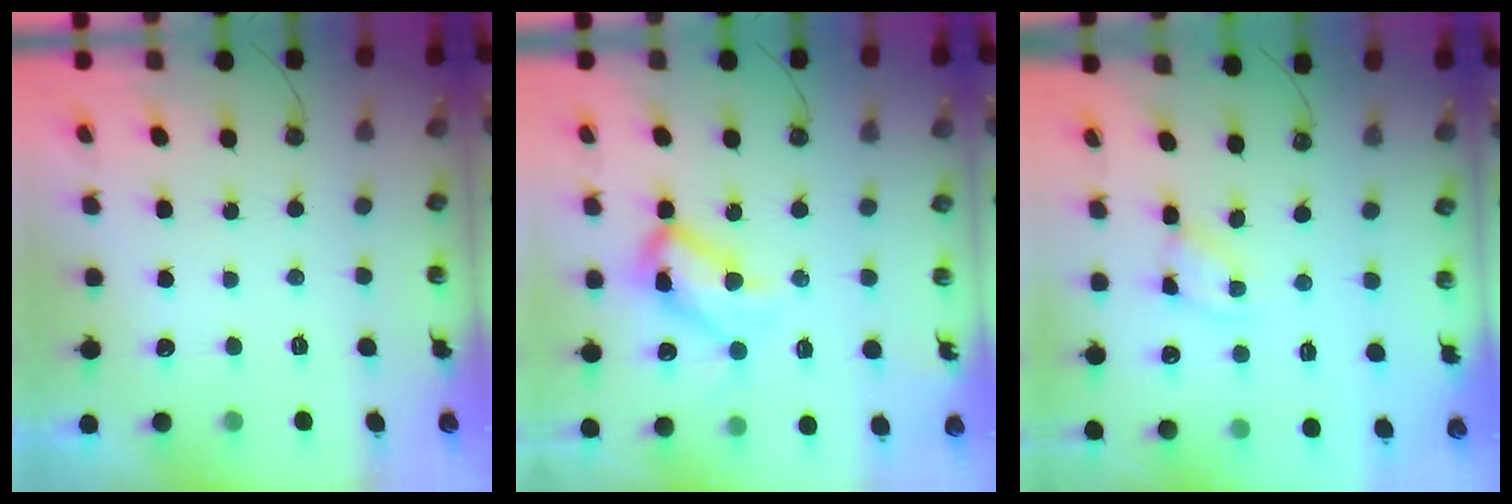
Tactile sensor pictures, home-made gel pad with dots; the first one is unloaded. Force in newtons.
{"total": 15.3, "press": 15.2, "slide": 1.2}
{"total": 2.9, "press": 2.9, "slide": 0.4}